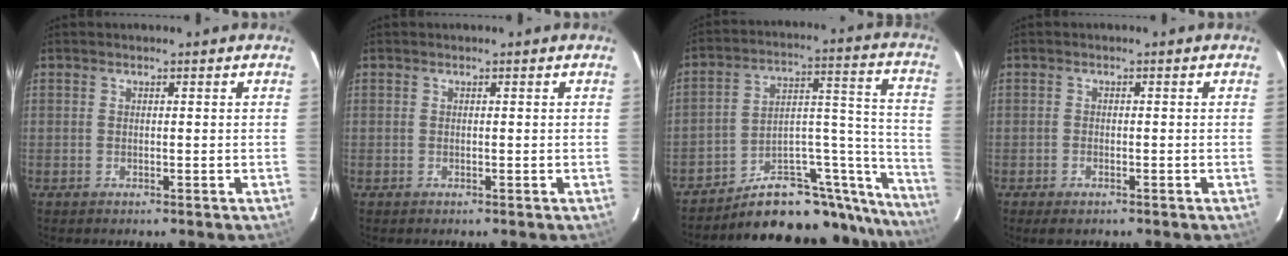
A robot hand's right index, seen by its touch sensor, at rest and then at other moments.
{"total": 0.0}
{"total": 24.5, "force": [-21.5, 8.0, 8.5], "torque": [-0.064, 0.069, -0.309]}
{"total": 1.8, "force": [-1.3, 0.7, 1.0], "torque": [-0.024, -0.003, -0.025]}